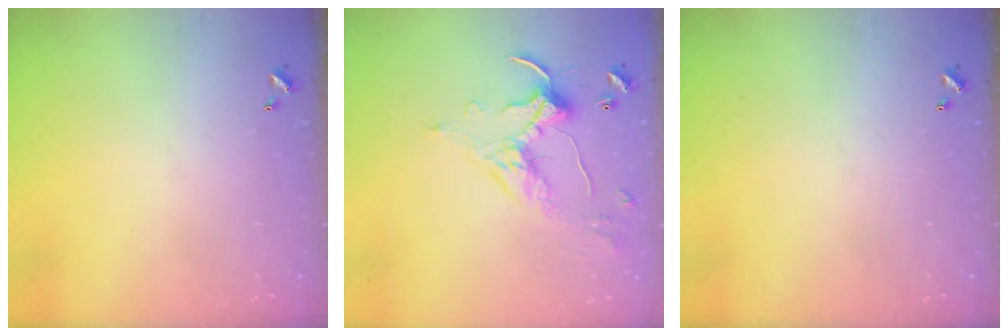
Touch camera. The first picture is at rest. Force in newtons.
{"total": 1.7, "press": 1.5, "slide": 0.8}
{"total": 0.0}